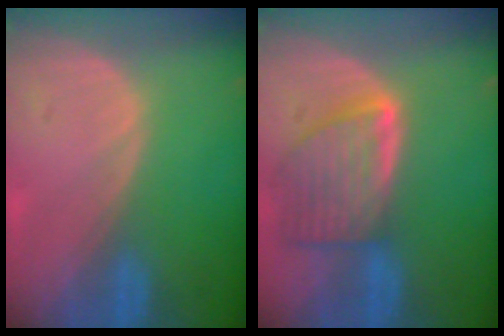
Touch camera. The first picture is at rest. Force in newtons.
{"total": 8.1, "press": 7.3, "slide": 3.4}